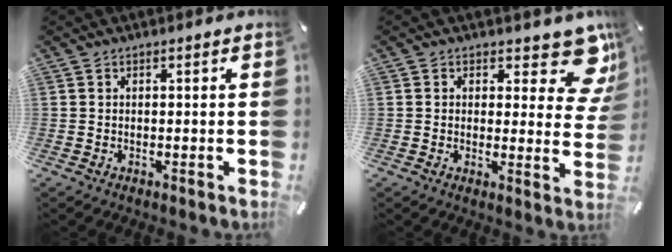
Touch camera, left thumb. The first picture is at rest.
{"total": 9.7, "force": [6.1, 4.6, 6.0], "torque": [-0.048, -0.050, 0.104]}